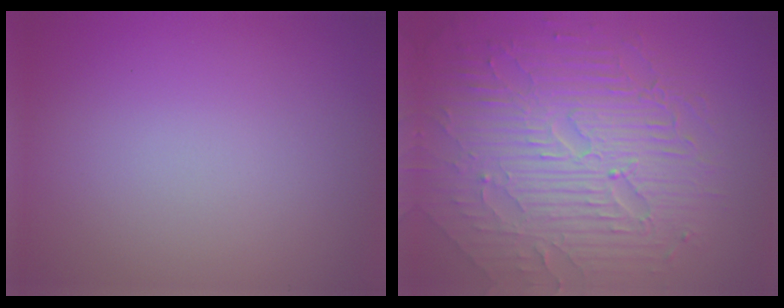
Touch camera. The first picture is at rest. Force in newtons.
{"total": 9.8, "press": 6.5, "slide": 7.3}